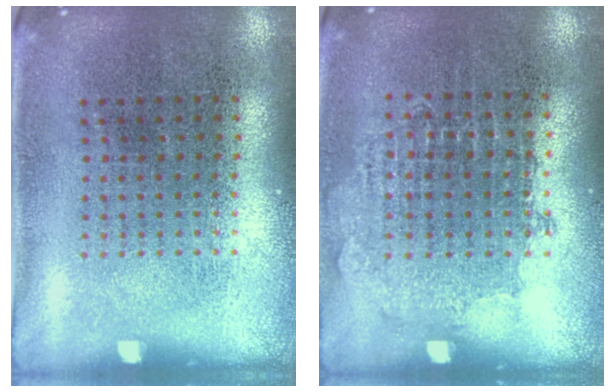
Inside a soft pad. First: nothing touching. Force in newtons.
{"total": 0.8, "press": 0.8, "slide": 0.2}